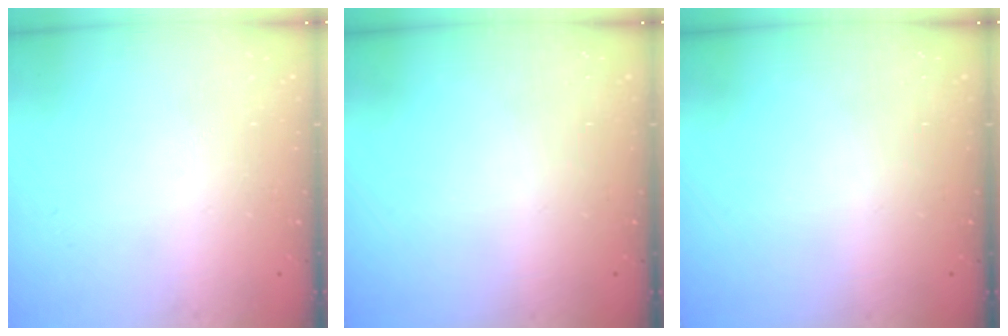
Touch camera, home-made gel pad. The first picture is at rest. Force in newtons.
{"total": 0.0}
{"total": 0.0}